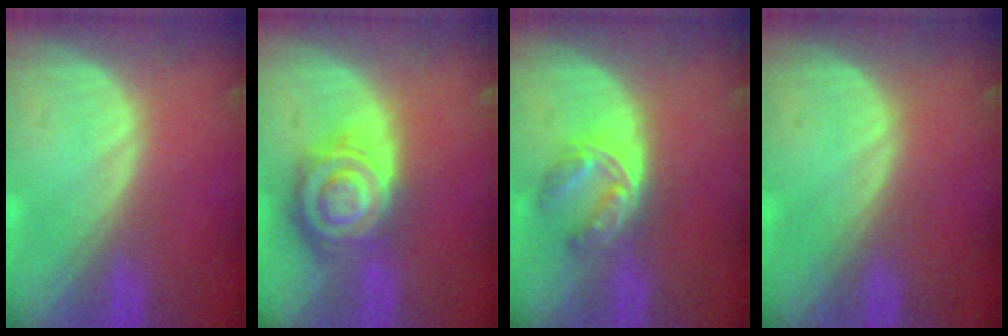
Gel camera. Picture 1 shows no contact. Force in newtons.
{"total": 8.5, "press": 7.3, "slide": 4.4}
{"total": 5.9, "press": 4.8, "slide": 3.4}
{"total": 0.0}